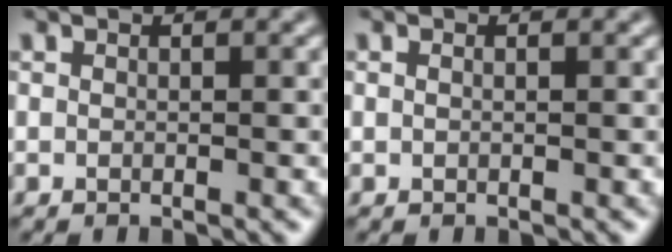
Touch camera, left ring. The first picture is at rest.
{"total": 0.6, "force": [0.3, 0.3, 0.4], "torque": [-0.007, -0.005, 0.003]}